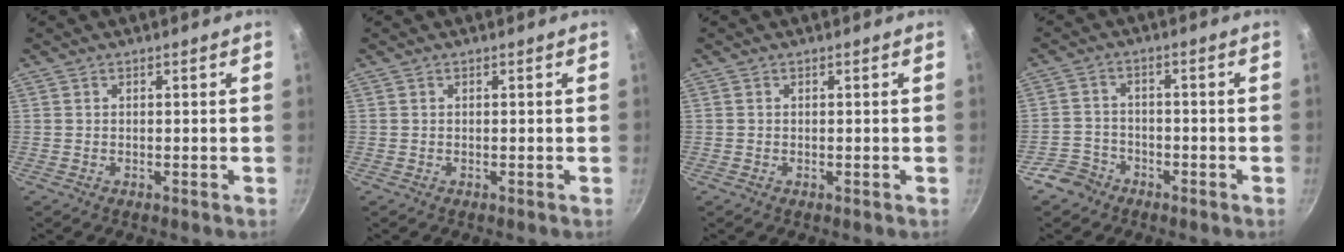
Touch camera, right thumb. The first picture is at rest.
{"total": 0.0}
{"total": 0.0}
{"total": 5.1, "force": [-3.4, 3.7, 0.9], "torque": [-0.005, 0.040, -0.065]}